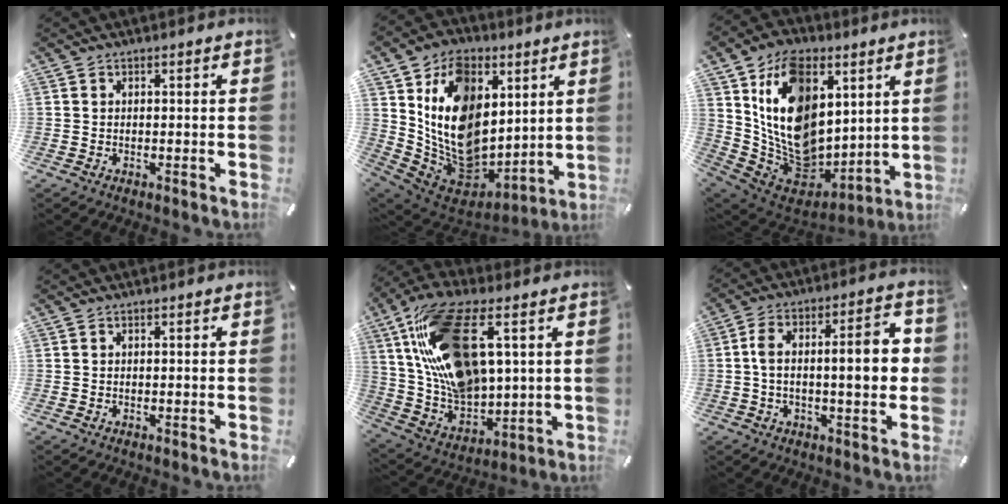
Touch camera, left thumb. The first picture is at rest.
{"total": 18.0, "force": [3.0, 14.7, 10.0], "torque": [-0.197, -0.039, 0.061]}
{"total": 18.7, "force": [5.3, 14.0, 11.2], "torque": [-0.213, -0.044, 0.104]}
{"total": 0.0}
{"total": 21.1, "force": [7.9, 11.5, 15.8], "torque": [-0.335, -0.017, 0.144]}
{"total": 12.3, "force": [-0.2, 4.6, 11.4], "torque": [-0.174, 0.008, -0.008]}